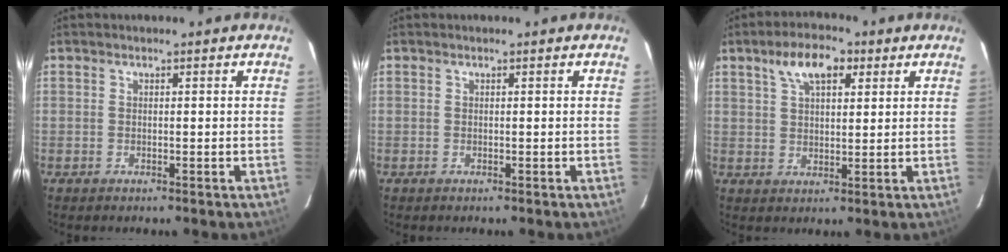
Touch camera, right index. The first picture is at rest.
{"total": 0.0}
{"total": 7.6, "force": [3.9, 3.7, 5.4], "torque": [-0.100, 0.022, 0.067]}